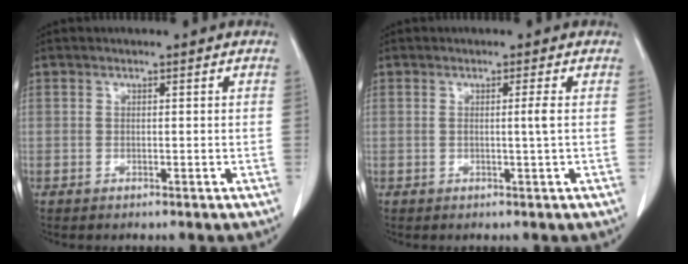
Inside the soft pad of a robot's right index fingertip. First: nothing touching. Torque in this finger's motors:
{"motor_torque": [0.11, -0.03, 0.01, 0.01]}